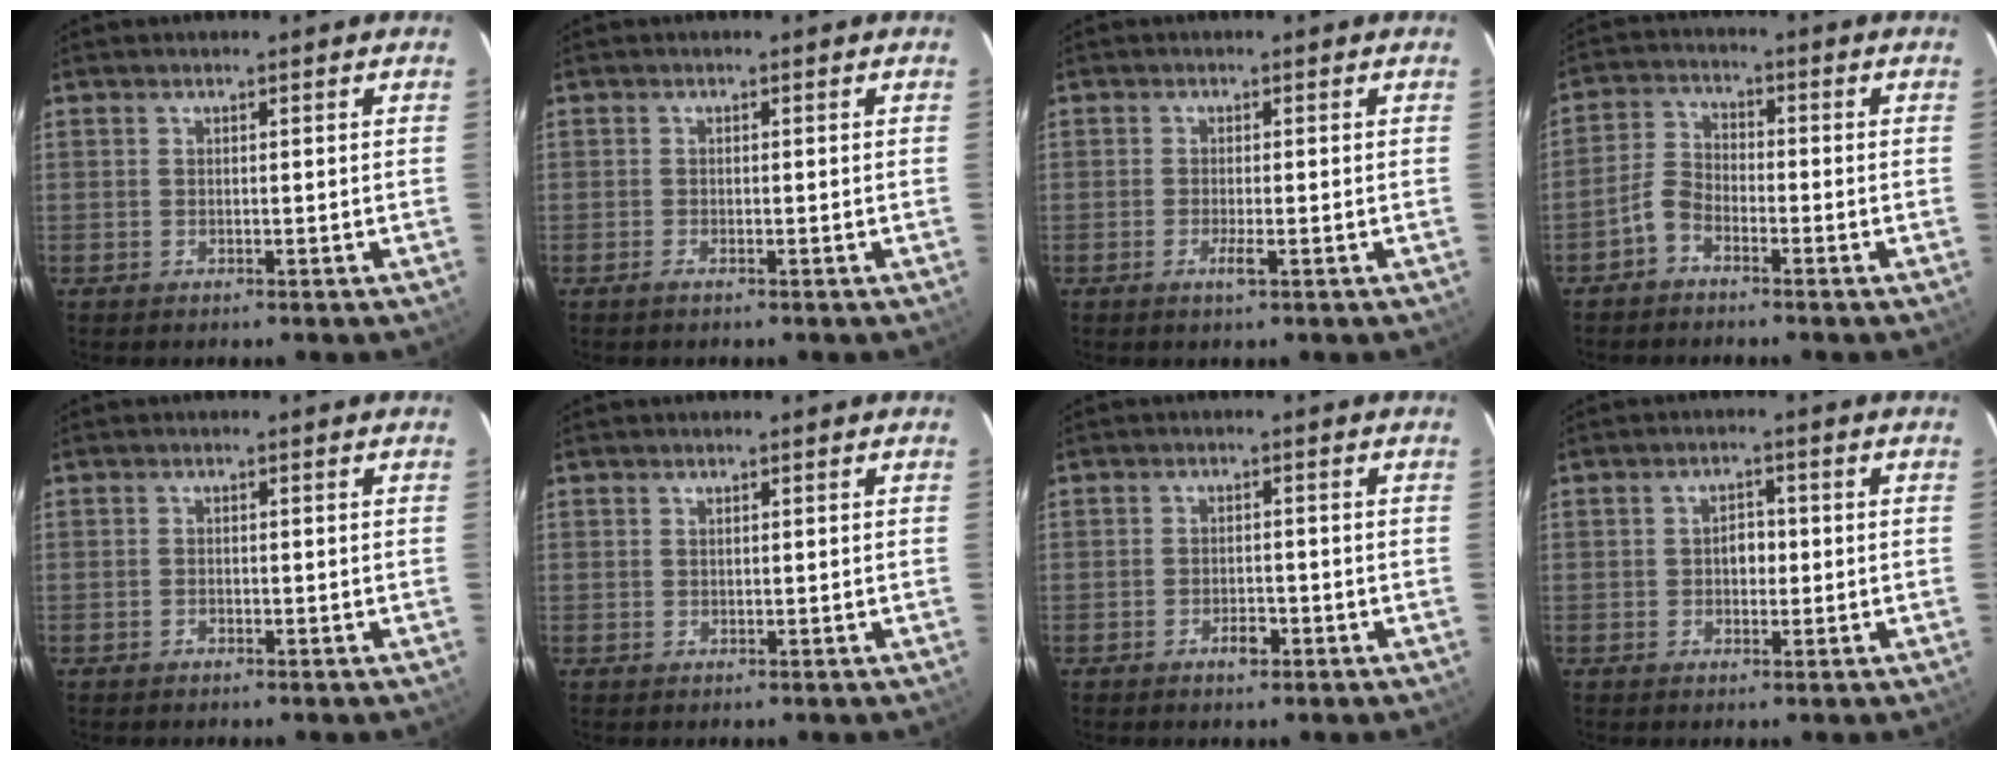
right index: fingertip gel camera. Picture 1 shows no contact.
{"total": 0.8, "force": [-0.6, 0.2, 0.5], "torque": [-0.012, -0.001, -0.013]}
{"total": 1.9, "force": [-0.9, 0.1, 1.7], "torque": [-0.033, -0.004, -0.018]}
{"total": 4.2, "force": [-2.9, 2.2, 2.1], "torque": [-0.052, 0.016, -0.062]}
{"total": 0.7, "force": [-0.6, 0.4, 0.2], "torque": [-0.004, 0.002, -0.011]}
{"total": 0.7, "force": [0.3, 0.7, 0.0], "torque": [0.003, 0.004, 0.004]}
{"total": 2.7, "force": [-1.6, 1.4, 1.7], "torque": [-0.032, 0.002, -0.027]}
{"total": 3.0, "force": [-0.2, 2.2, 1.9], "torque": [-0.030, 0.010, -0.003]}